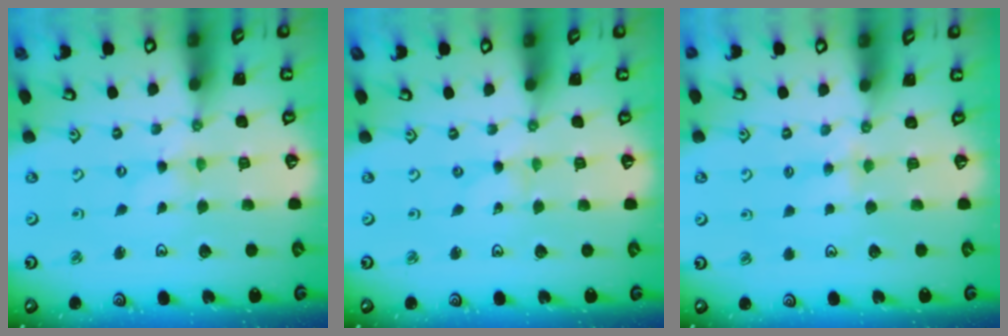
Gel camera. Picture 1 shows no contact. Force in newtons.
{"total": 0.0}
{"total": 3.8, "press": 3.8, "slide": 0.7}